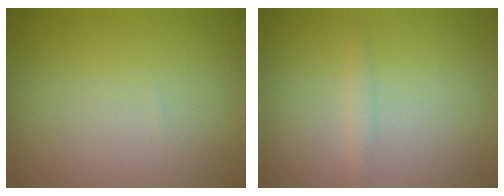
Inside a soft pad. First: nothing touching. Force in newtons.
{"total": 0.7, "press": 0.7, "slide": 0.1}